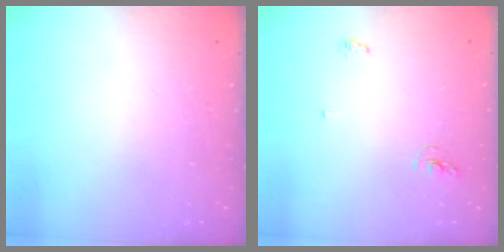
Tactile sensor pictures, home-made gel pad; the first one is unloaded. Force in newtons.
{"total": 4.5, "press": 4.2, "slide": 1.5}